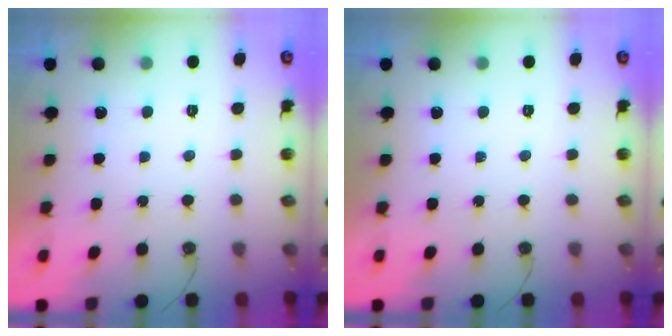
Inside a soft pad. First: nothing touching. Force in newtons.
{"total": 0.0}